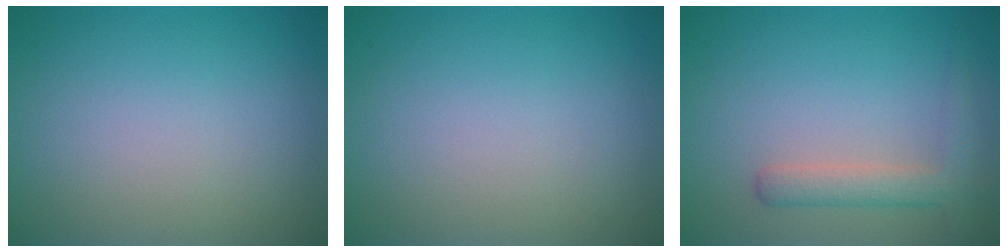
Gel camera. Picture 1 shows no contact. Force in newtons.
{"total": 0.0}
{"total": 2.8, "press": 2.8, "slide": 0.2}